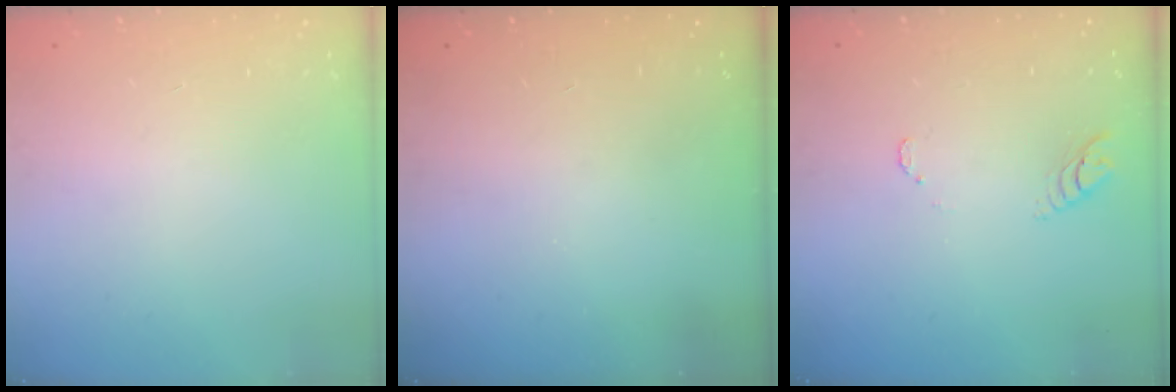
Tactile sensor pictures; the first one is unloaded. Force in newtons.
{"total": 0.0}
{"total": 3.7, "press": 3.7, "slide": 0.2}